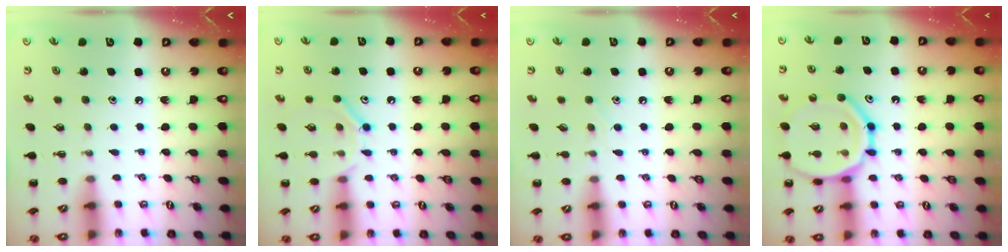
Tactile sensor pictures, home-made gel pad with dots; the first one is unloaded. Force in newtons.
{"total": 10.8, "press": 10.7, "slide": 0.6}
{"total": 2.3, "press": 2.3, "slide": 0.6}
{"total": 17.5, "press": 17.4, "slide": 2.5}